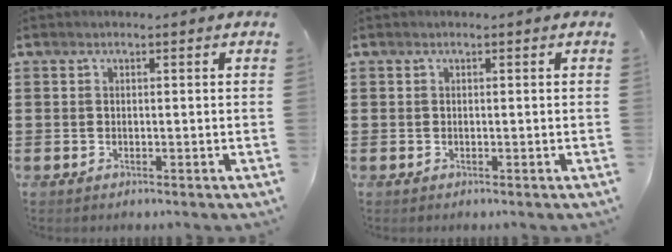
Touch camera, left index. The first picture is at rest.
{"total": 0.0}